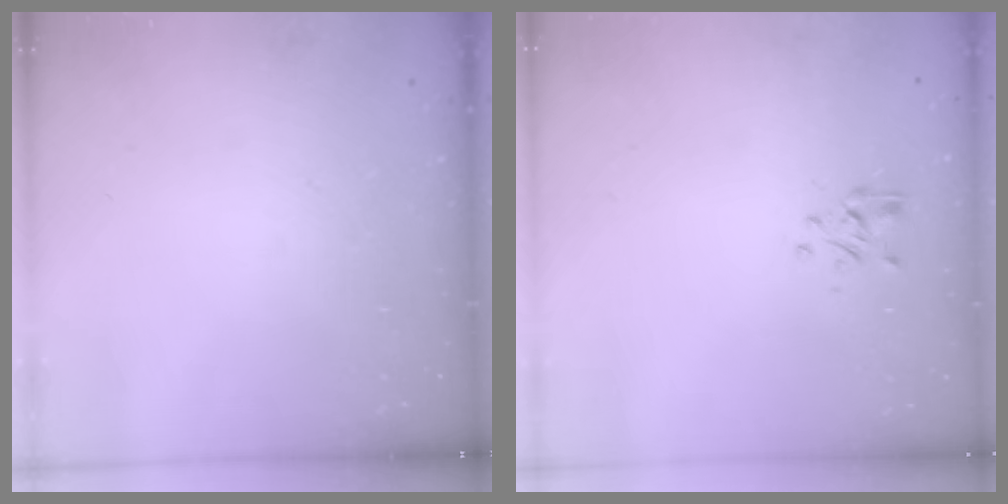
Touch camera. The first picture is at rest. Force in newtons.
{"total": 1.2, "press": 1.1, "slide": 0.5}